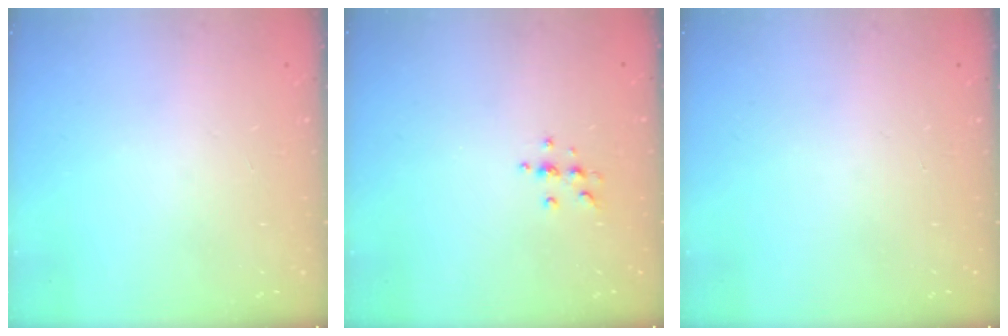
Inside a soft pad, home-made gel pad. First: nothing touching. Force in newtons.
{"total": 6.1, "press": 6.1, "slide": 0.6}
{"total": 0.0}